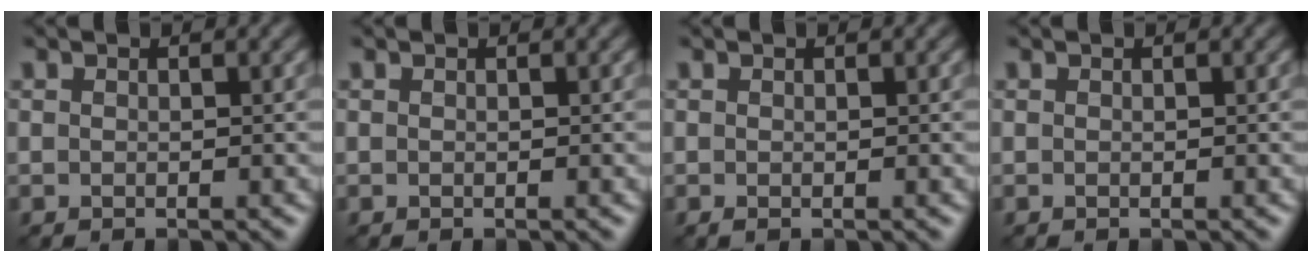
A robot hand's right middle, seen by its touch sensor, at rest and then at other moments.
{"total": 0.0}
{"total": 0.0}
{"total": 0.0}